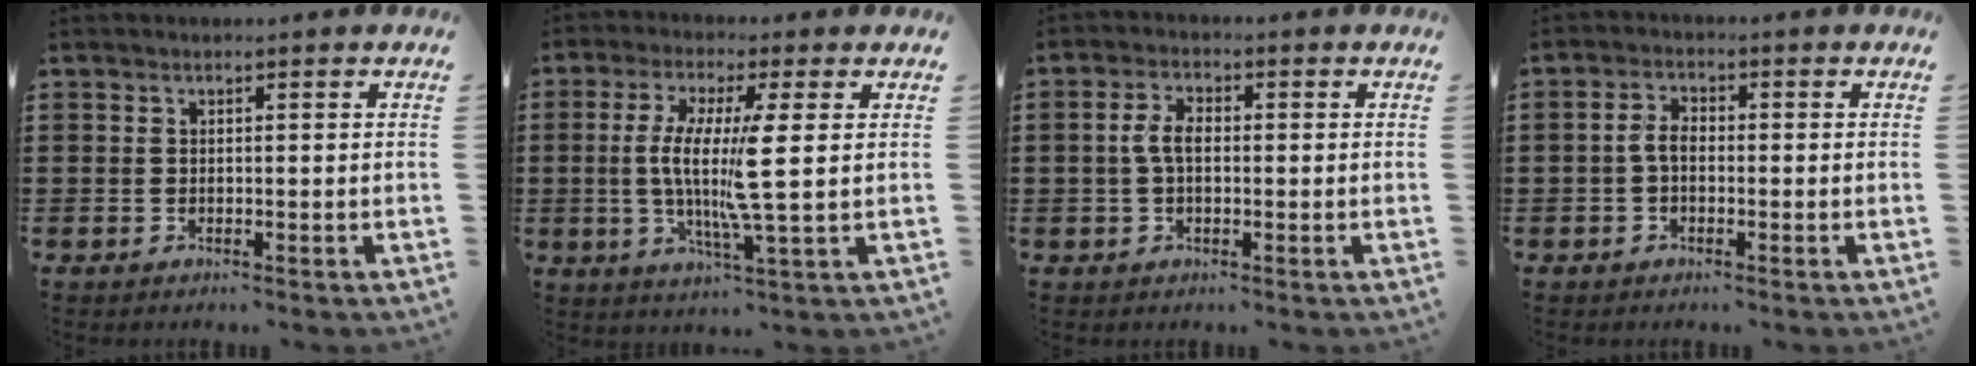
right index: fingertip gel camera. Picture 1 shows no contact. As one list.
[{"total": 9.0, "force": [0.4, 0.5, 9.0], "torque": [-0.178, -0.014, 0.000]}, {"total": 3.9, "force": [-0.1, 2.1, 3.3], "torque": [-0.079, 0.002, -0.007]}, {"total": 3.0, "force": [-0.6, 1.7, 2.4], "torque": [-0.062, 0.000, -0.017]}]